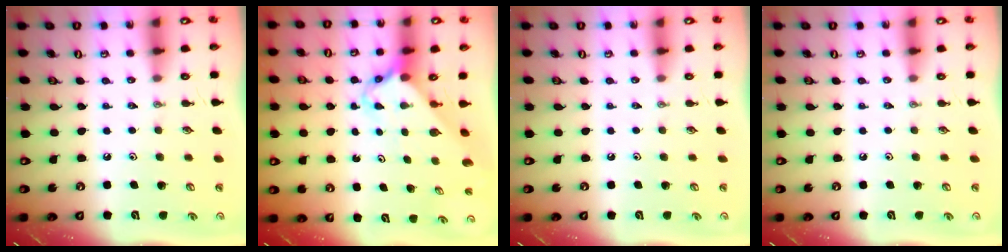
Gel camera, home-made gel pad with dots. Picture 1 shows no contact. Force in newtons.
{"total": 2.6, "press": 2.6, "slide": 0.2}
{"total": 0.0}
{"total": 0.0}